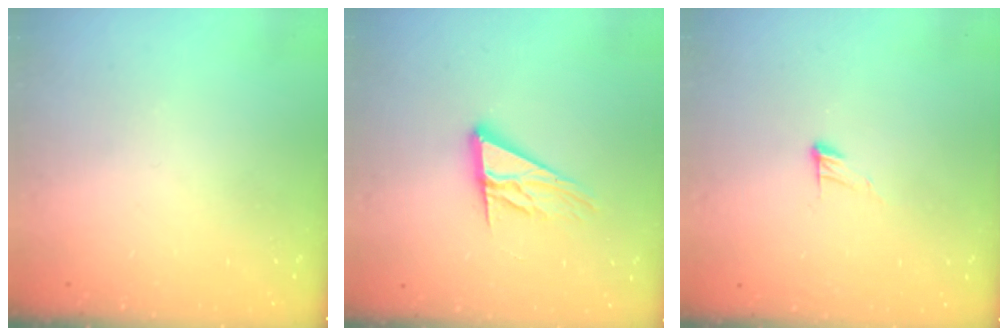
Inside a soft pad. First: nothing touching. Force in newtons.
{"total": 12.4, "press": 12.2, "slide": 2.2}
{"total": 4.2, "press": 4.2, "slide": 0.4}